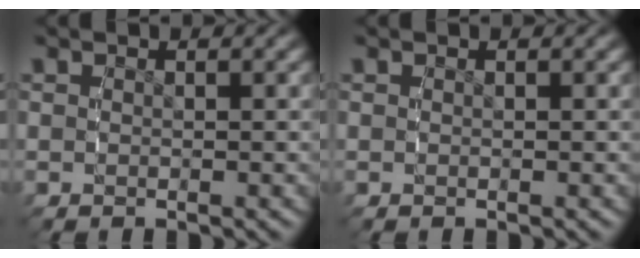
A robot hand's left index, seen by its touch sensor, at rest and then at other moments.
{"total": 0.0}